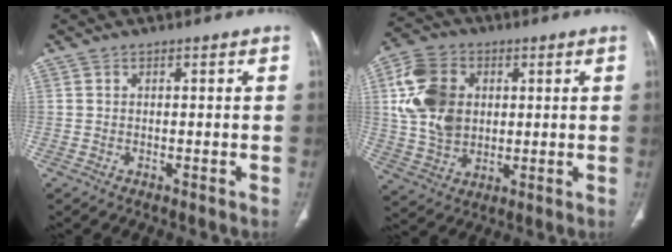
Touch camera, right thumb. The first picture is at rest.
{"total": 13.9, "force": [2.6, 10.5, 8.8], "torque": [-0.151, 0.001, 0.049]}